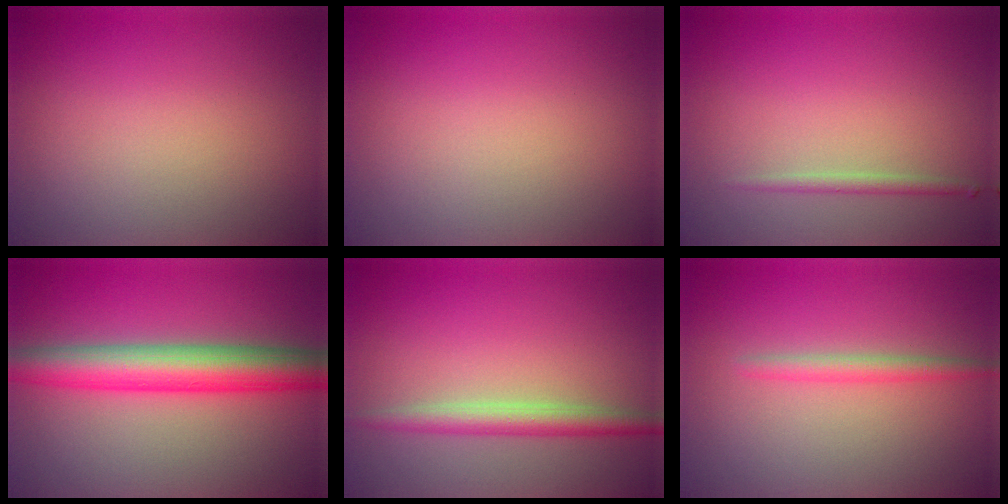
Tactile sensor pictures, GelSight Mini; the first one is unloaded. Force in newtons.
{"total": 0.0}
{"total": 1.1, "press": 1.1, "slide": 0.0}
{"total": 6.8, "press": 6.8, "slide": 0.1}
{"total": 2.7, "press": 2.7, "slide": 0.0}
{"total": 1.6, "press": 1.6, "slide": 0.0}